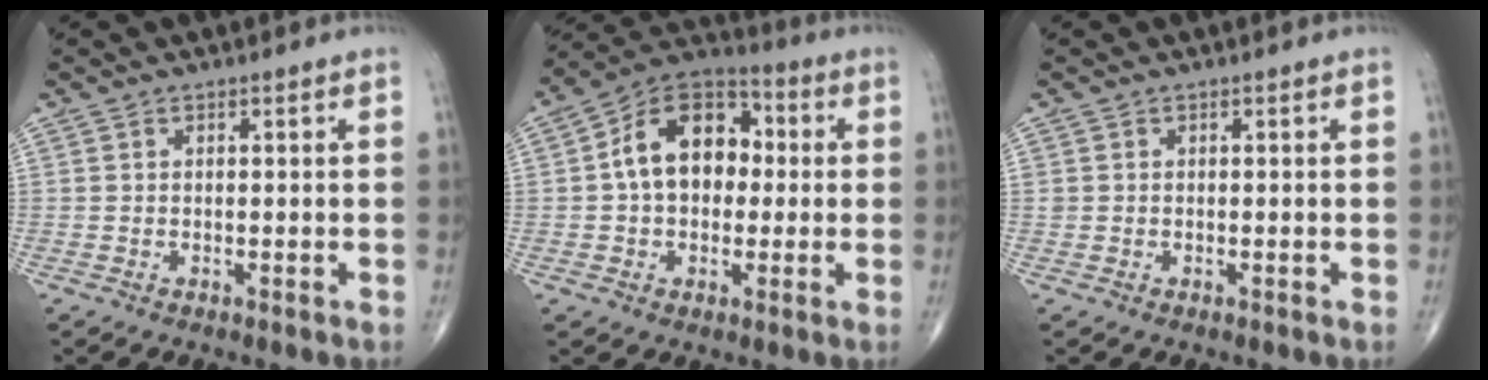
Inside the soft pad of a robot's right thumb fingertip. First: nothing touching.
{"total": 14.9, "force": [1.2, 10.4, 10.6], "torque": [-0.138, 0.032, 0.009]}
{"total": 0.6, "force": [0.1, 0.6, 0.1], "torque": [0.004, 0.003, 0.003]}